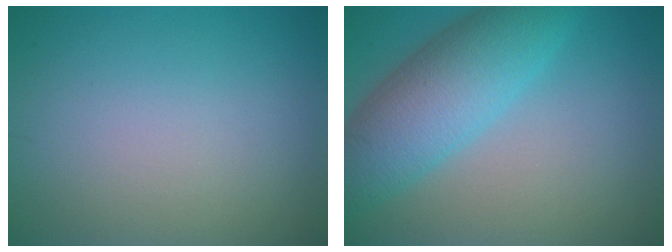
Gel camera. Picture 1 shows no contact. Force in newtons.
{"total": 7.6, "press": 7.6, "slide": 0.2}